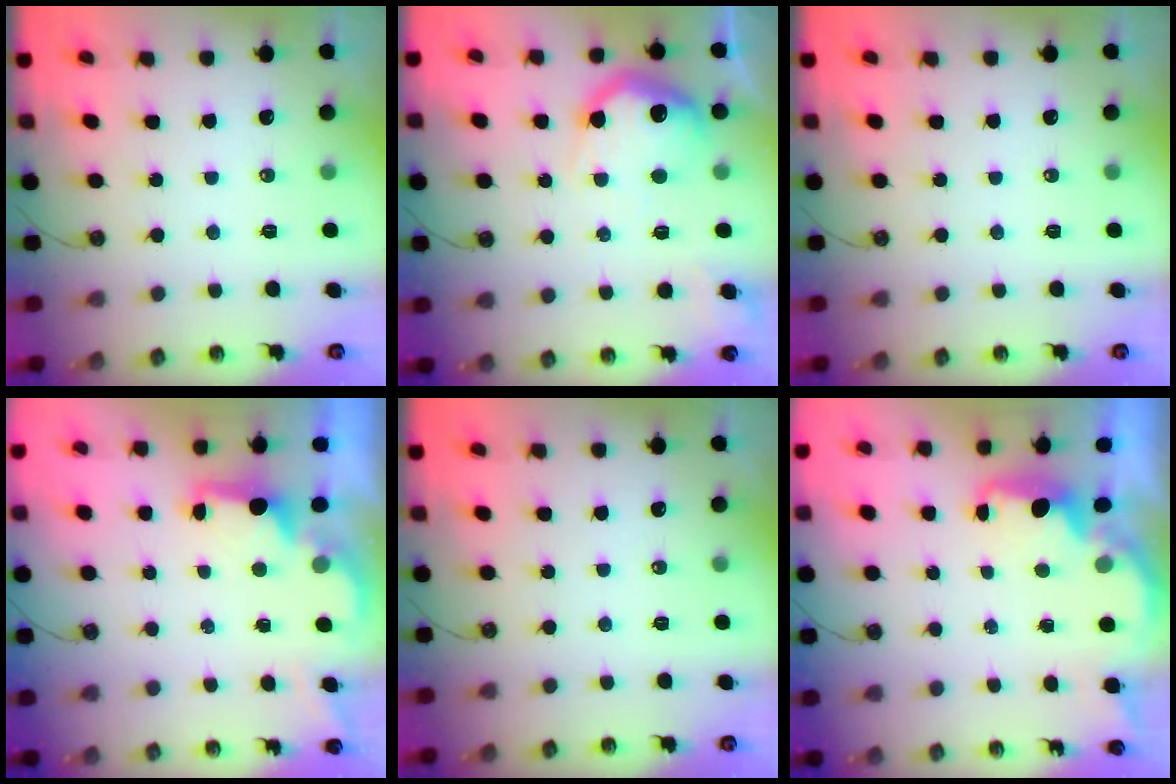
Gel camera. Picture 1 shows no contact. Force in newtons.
{"total": 18.9, "press": 18.8, "slide": 1.5}
{"total": 0.0}
{"total": 2.1, "press": 1.9, "slide": 0.8}
{"total": 0.0}
{"total": 2.2, "press": 2.0, "slide": 0.8}